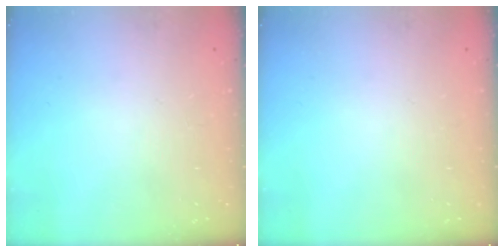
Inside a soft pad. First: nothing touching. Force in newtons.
{"total": 0.0}